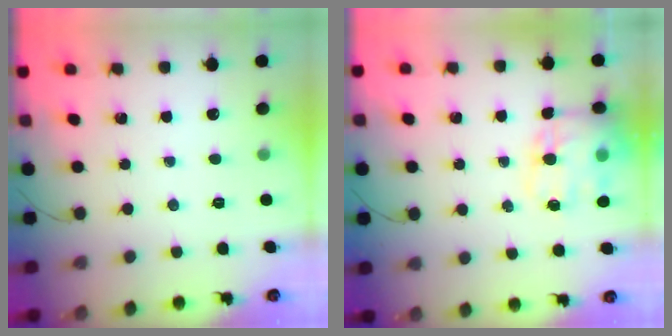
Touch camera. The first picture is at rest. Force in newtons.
{"total": 16.1, "press": 15.7, "slide": 3.9}